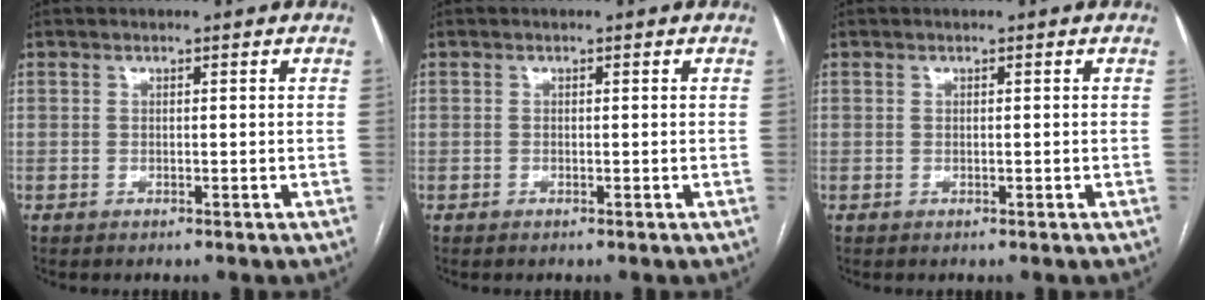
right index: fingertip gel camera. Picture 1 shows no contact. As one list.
[{"total": 0.0}, {"total": 0.0}]